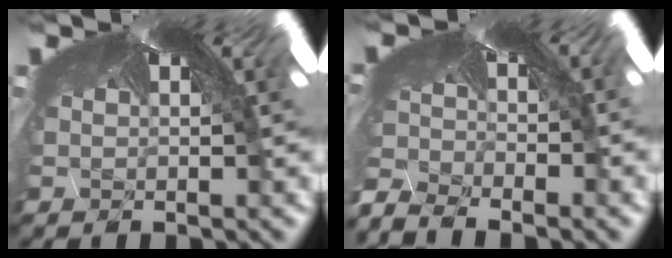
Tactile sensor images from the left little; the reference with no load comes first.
{"total": 10.1, "force": [-10.0, 0.2, 1.2], "torque": [-0.013, -0.073, -0.137]}